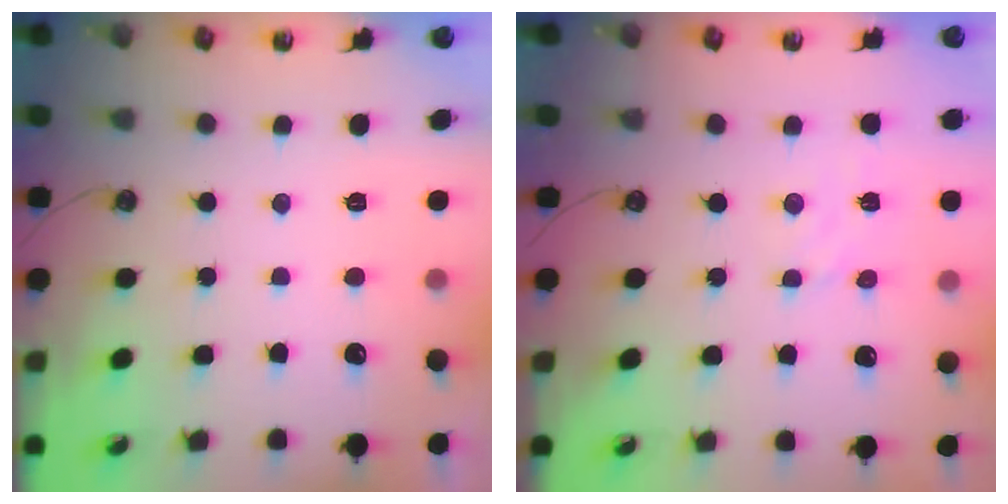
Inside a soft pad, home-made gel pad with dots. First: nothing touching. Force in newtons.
{"total": 3.1, "press": 3.1, "slide": 0.4}